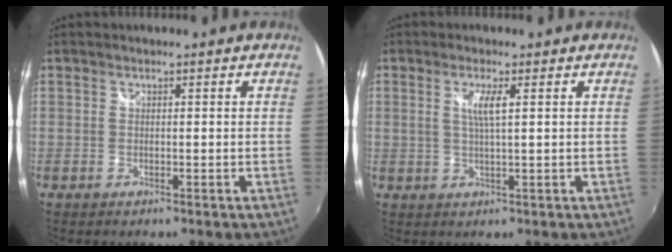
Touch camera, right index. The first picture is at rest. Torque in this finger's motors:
{"motor_torque": [0.04, 0.02, 0.09, 0.06]}